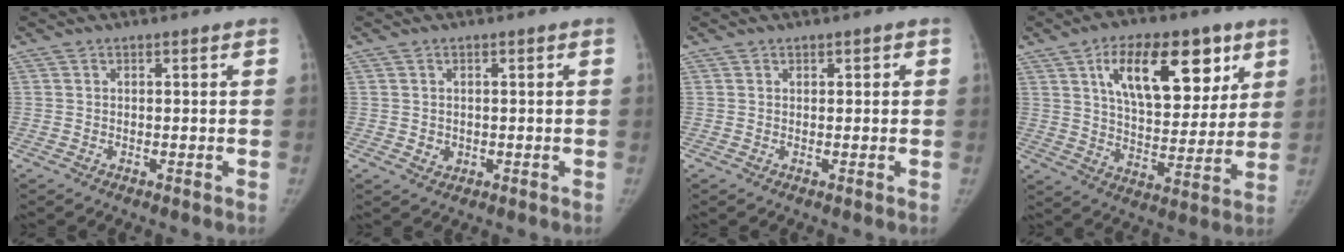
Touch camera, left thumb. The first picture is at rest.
{"total": 1.8, "force": [-0.1, 1.7, 0.7], "torque": [-0.004, 0.001, 0.004]}
{"total": 0.9, "force": [0.4, 0.7, 0.4], "torque": [0.007, 0.001, 0.003]}
{"total": 19.6, "force": [8.9, 9.9, 14.3], "torque": [-0.173, -0.031, 0.148]}